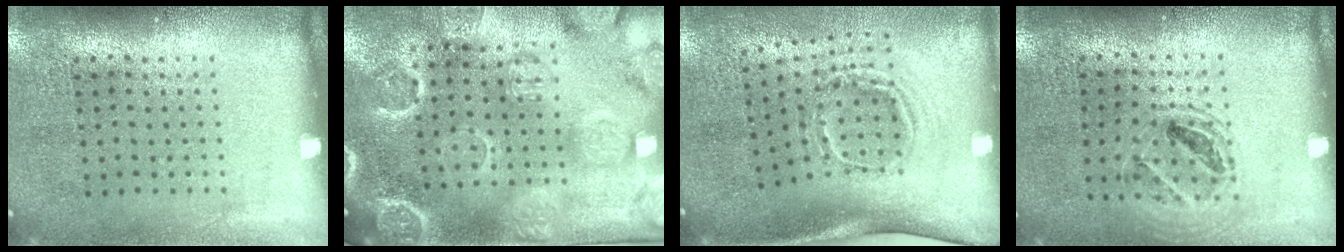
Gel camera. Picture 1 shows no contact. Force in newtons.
{"total": 4.1, "press": 3.6, "slide": 1.9}
{"total": 1.9, "press": 1.2, "slide": 1.5}
{"total": 1.3, "press": 1.2, "slide": 0.5}